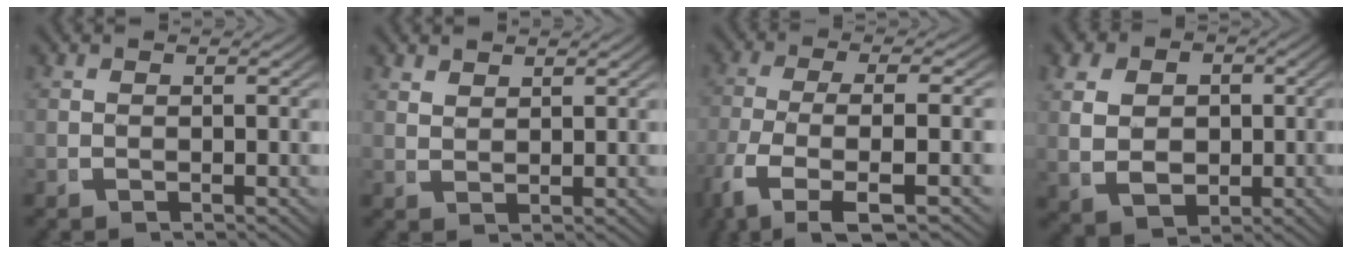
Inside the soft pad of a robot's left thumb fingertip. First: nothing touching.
{"total": 1.8, "force": [1.8, 0.1, 0.3], "torque": [0.001, 0.001, 0.041]}
{"total": 9.2, "force": [-2.7, 4.4, 7.6], "torque": [-0.177, -0.034, -0.018]}
{"total": 7.6, "force": [0.2, 6.0, 4.6], "torque": [-0.092, -0.028, 0.018]}